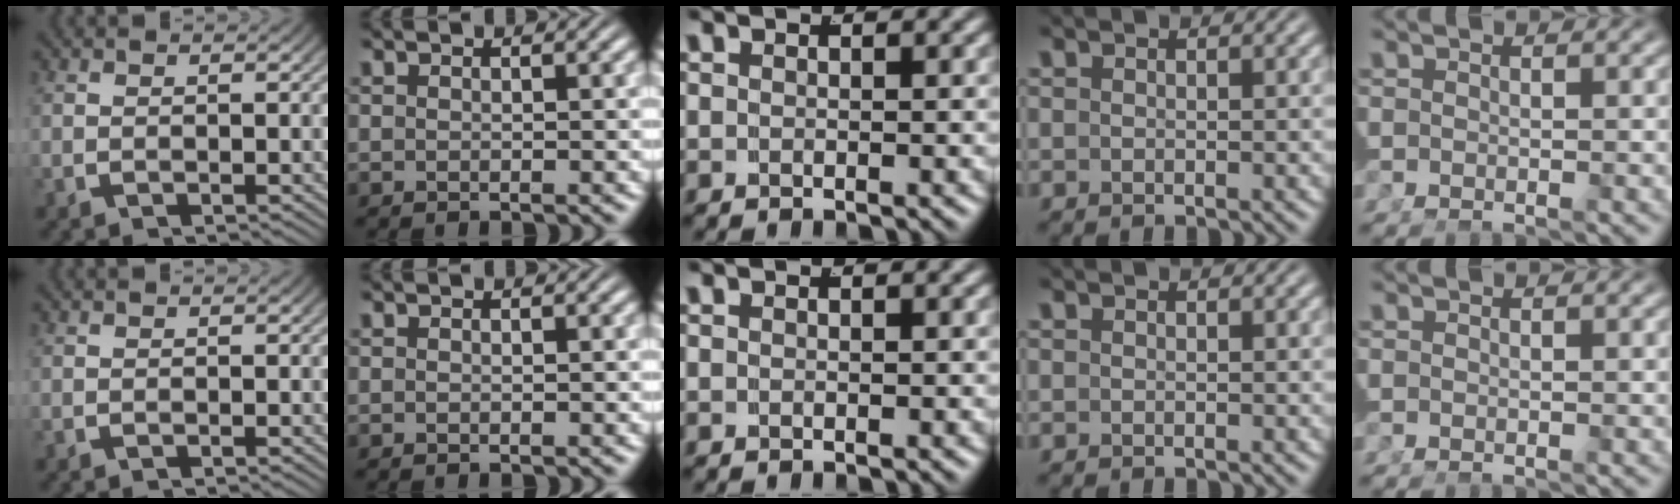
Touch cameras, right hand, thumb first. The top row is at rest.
{}